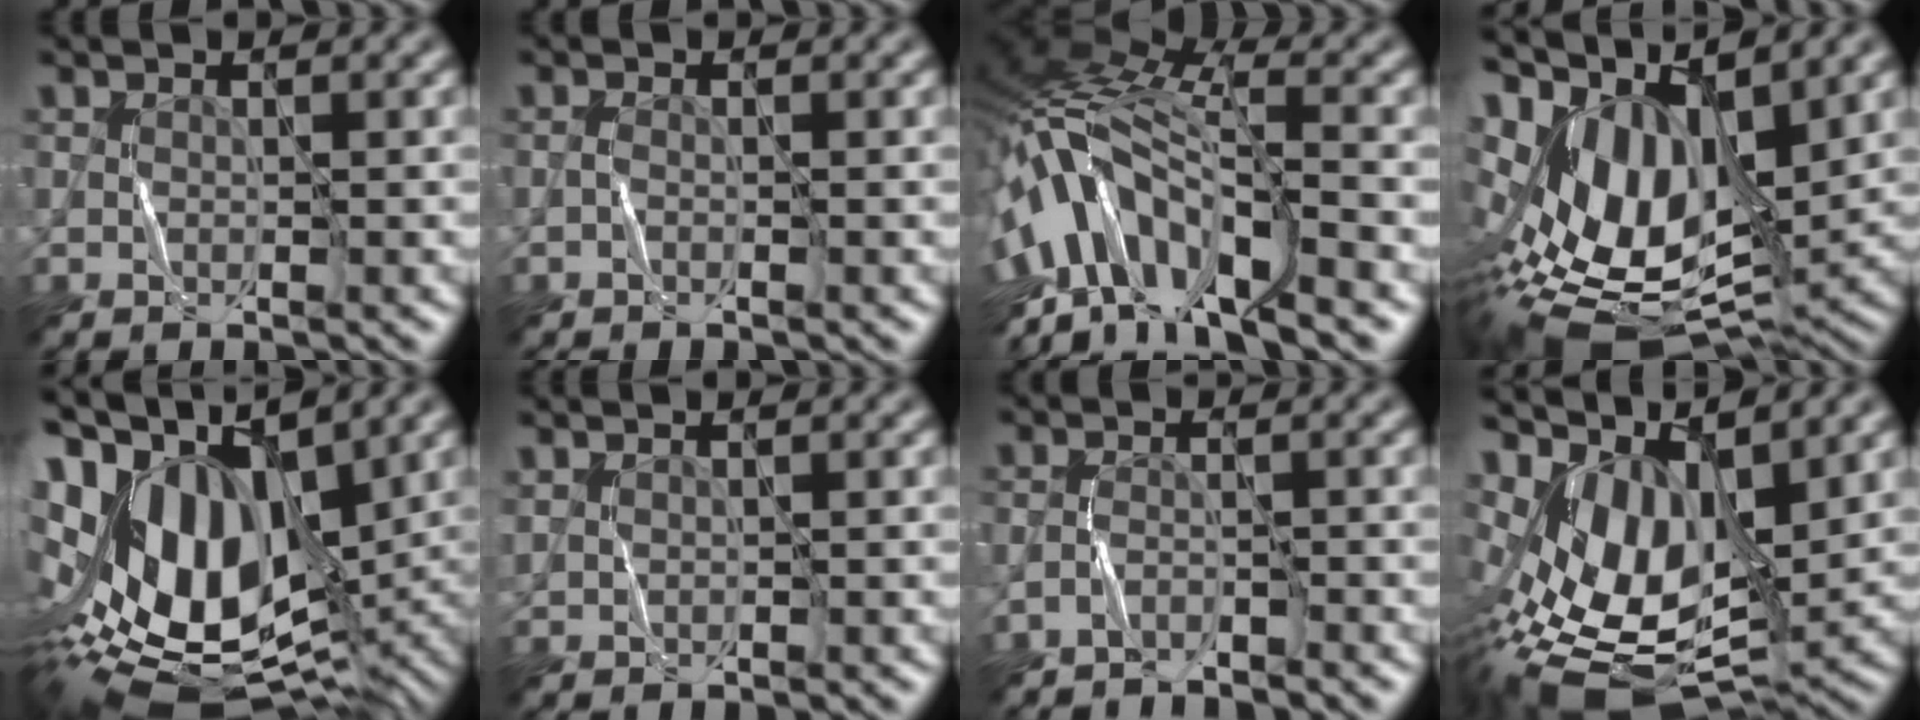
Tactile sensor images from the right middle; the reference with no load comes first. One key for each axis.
{"total": 0.6, "fx": -0.4, "fy": 0.1, "fz": 0.4, "tx": -0.011, "ty": 0.000, "tz": -0.009}
{"total": 11.8, "fx": -6.1, "fy": 4.7, "fz": 8.9, "tx": -0.159, "ty": 0.019, "tz": -0.117}
{"total": 13.8, "fx": 1.4, "fy": 6.9, "fz": 11.8, "tx": -0.227, "ty": 0.003, "tz": 0.033}
{"total": 18.1, "fx": 2.0, "fy": 10.4, "fz": 14.7, "tx": -0.255, "ty": 0.001, "tz": 0.068}
{"total": 0.8, "fx": 0.7, "fy": 0.2, "fz": 0.2, "tx": -0.009, "ty": 0.001, "tz": 0.018}
{"total": 1.8, "fx": -1.8, "fy": 0.1, "fz": 0.3, "tx": -0.007, "ty": -0.001, "tz": -0.039}
{"total": 12.5, "fx": 2.5, "fy": 6.4, "fz": 10.4, "tx": -0.209, "ty": -0.006, "tz": 0.059}